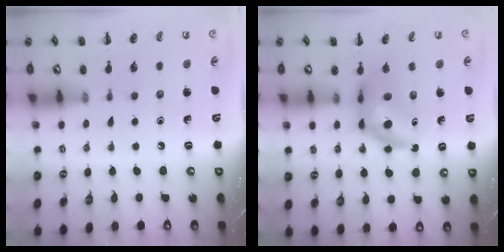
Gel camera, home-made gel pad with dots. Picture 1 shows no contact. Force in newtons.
{"total": 6.8, "press": 6.6, "slide": 1.7}